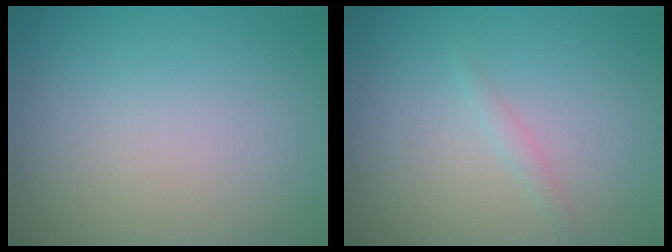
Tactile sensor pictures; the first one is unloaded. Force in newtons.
{"total": 0.8, "press": 0.8, "slide": 0.1}